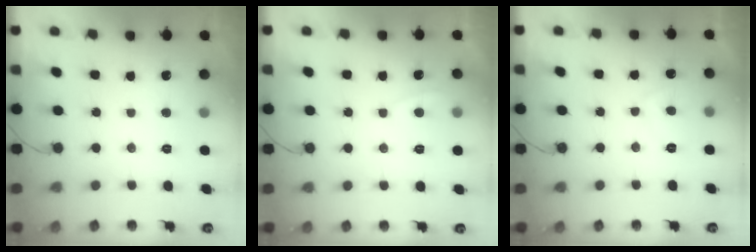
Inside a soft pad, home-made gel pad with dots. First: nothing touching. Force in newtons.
{"total": 2.3, "press": 2.3, "slide": 0.2}
{"total": 2.4, "press": 2.4, "slide": 0.6}